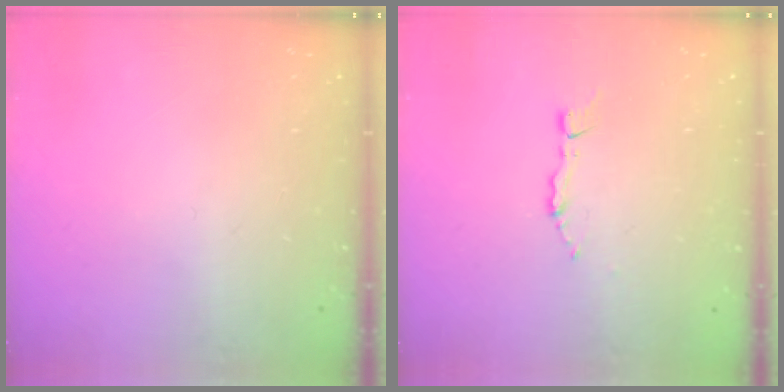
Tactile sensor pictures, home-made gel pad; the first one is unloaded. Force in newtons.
{"total": 2.2, "press": 2.2, "slide": 0.3}